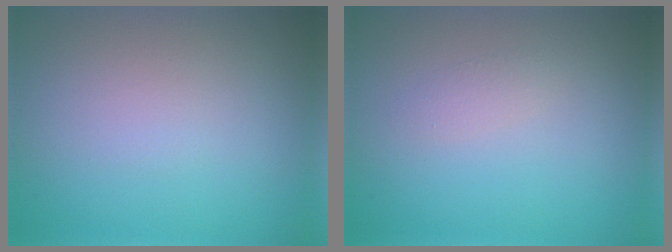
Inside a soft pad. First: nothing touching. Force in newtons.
{"total": 0.8, "press": 0.8, "slide": 0.0}